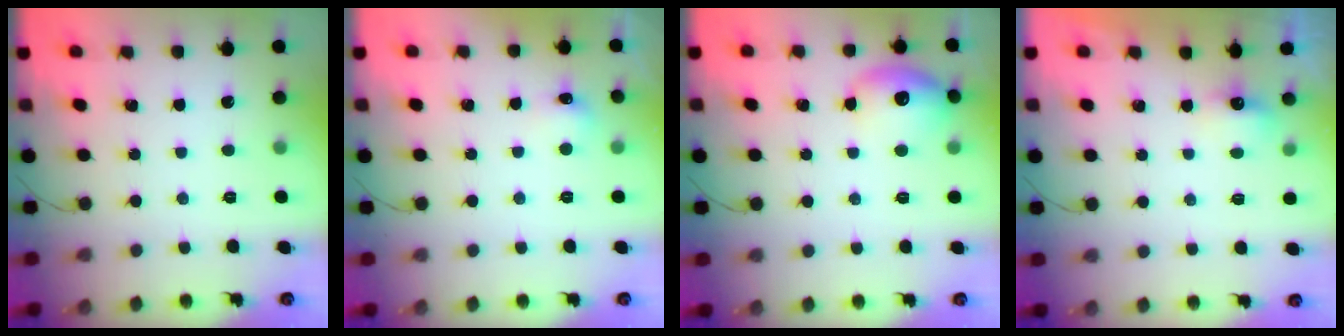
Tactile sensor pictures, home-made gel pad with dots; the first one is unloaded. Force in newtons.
{"total": 5.9, "press": 5.8, "slide": 1.2}
{"total": 11.0, "press": 10.8, "slide": 1.8}
{"total": 4.9, "press": 4.8, "slide": 0.8}